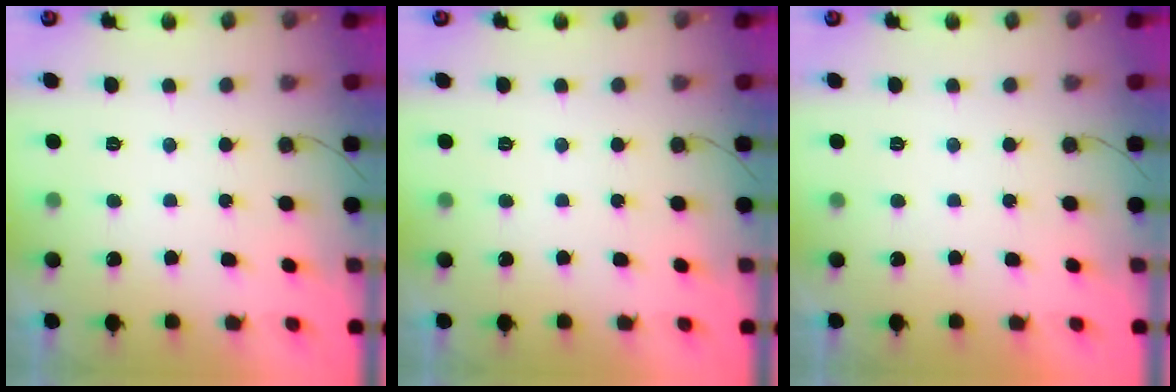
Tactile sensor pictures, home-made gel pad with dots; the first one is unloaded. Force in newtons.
{"total": 0.0}
{"total": 1.7, "press": 1.7, "slide": 0.0}